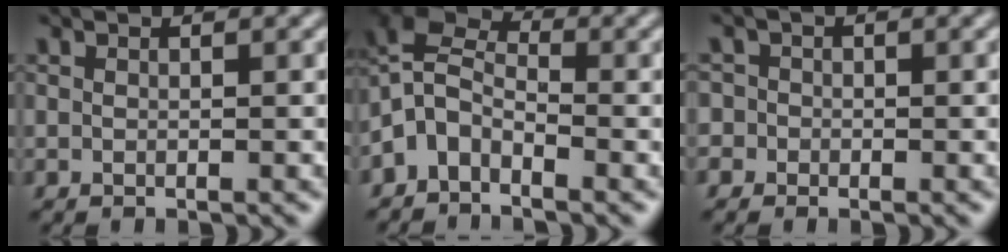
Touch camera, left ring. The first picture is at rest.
{"total": 4.3, "force": [-2.4, 2.6, 2.5], "torque": [-0.050, 0.007, -0.066]}
{"total": 2.3, "force": [-0.5, 2.2, 0.3], "torque": [0.017, 0.016, -0.036]}